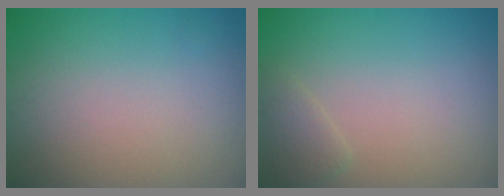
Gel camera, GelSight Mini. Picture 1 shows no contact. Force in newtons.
{"total": 1.3, "press": 1.3, "slide": 0.2}